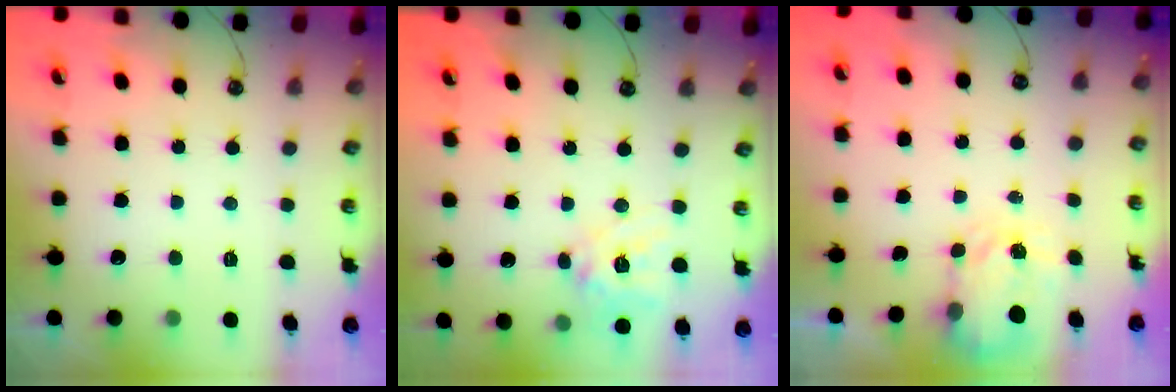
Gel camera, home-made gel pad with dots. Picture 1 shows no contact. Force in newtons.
{"total": 13.1, "press": 13.0, "slide": 1.7}
{"total": 3.8, "press": 3.7, "slide": 0.6}